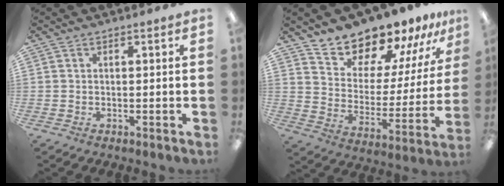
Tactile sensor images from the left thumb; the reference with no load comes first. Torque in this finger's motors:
{"motor_torque": [1.18, 1.18, 1.46, -1.31, 0.22]}